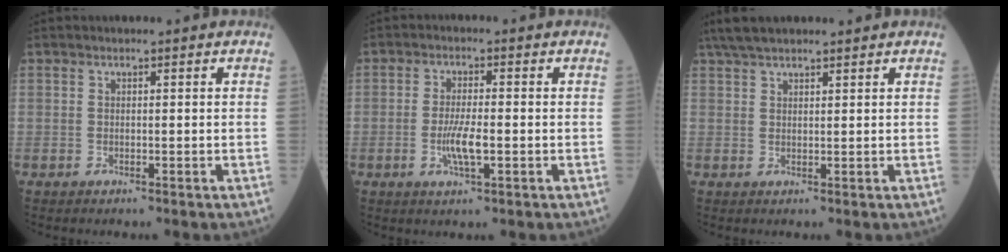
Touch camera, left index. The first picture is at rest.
{"total": 4.6, "force": [-1.1, 0.8, 4.4], "torque": [-0.091, -0.005, -0.020]}
{"total": 6.1, "force": [5.2, 1.1, 3.0], "torque": [-0.057, 0.036, 0.096]}